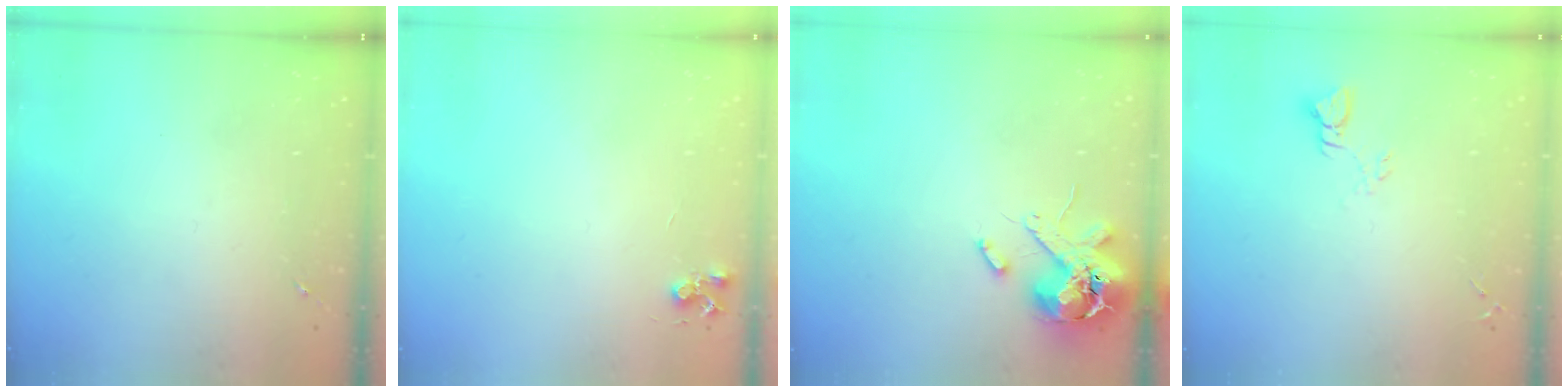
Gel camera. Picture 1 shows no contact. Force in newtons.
{"total": 4.6, "press": 4.5, "slide": 0.7}
{"total": 12.8, "press": 12.6, "slide": 2.0}
{"total": 2.8, "press": 2.8, "slide": 0.2}